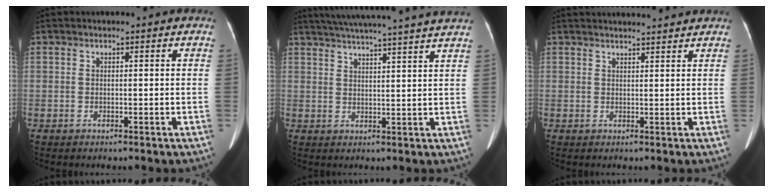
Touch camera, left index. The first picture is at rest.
{"total": 19.9, "force": [17.9, -0.9, 8.7], "torque": [-0.148, -0.003, 0.233]}
{"total": 8.0, "force": [7.7, 0.0, 2.3], "torque": [-0.031, 0.022, 0.089]}